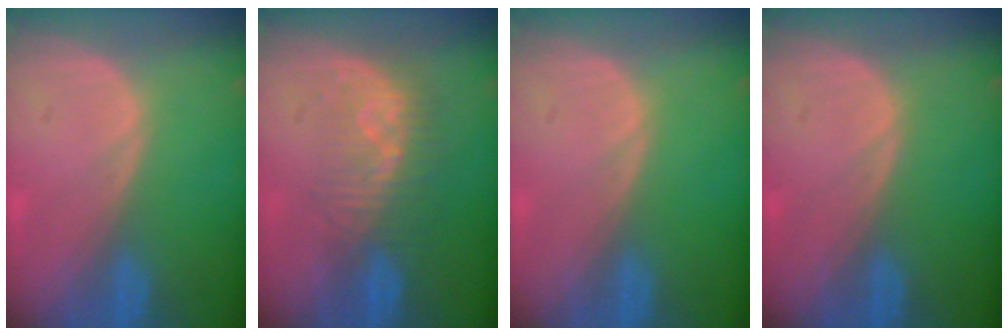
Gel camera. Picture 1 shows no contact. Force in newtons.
{"total": 8.2, "press": 7.3, "slide": 3.7}
{"total": 0.0}
{"total": 0.0}